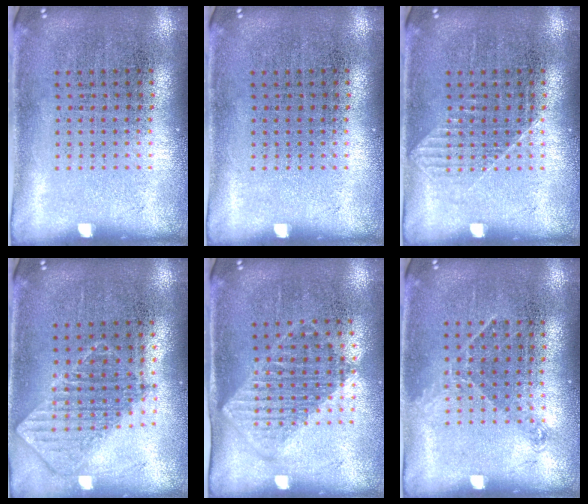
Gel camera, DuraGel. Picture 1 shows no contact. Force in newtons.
{"total": 0.0}
{"total": 1.0, "press": 1.0, "slide": 0.2}
{"total": 0.9, "press": 0.9, "slide": 0.1}
{"total": 1.2, "press": 1.1, "slide": 0.5}
{"total": 0.9, "press": 0.8, "slide": 0.5}